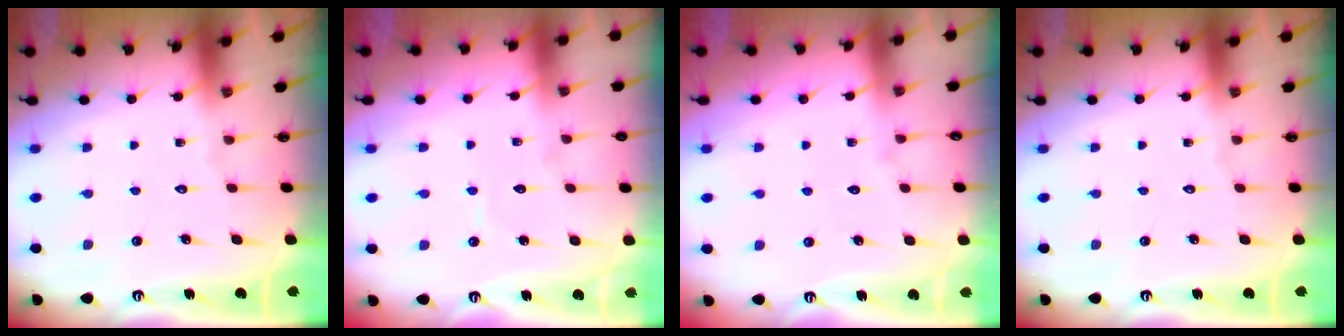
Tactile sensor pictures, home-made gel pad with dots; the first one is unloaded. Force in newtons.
{"total": 3.3, "press": 3.2, "slide": 0.3}
{"total": 3.6, "press": 3.6, "slide": 0.4}
{"total": 0.0}